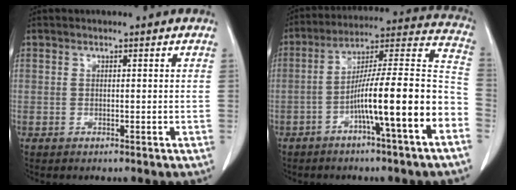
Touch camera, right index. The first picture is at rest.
{"total": 17.0, "force": [-6.2, 0.0, 15.8], "torque": [-0.238, 0.020, -0.103]}